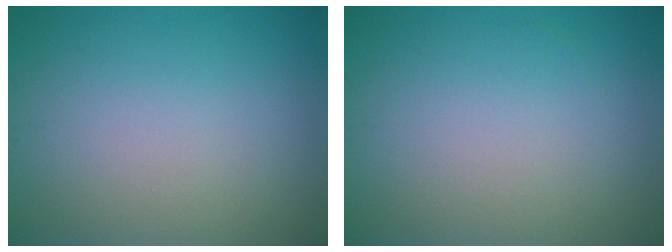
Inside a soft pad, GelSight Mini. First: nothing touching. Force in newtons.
{"total": 0.0}